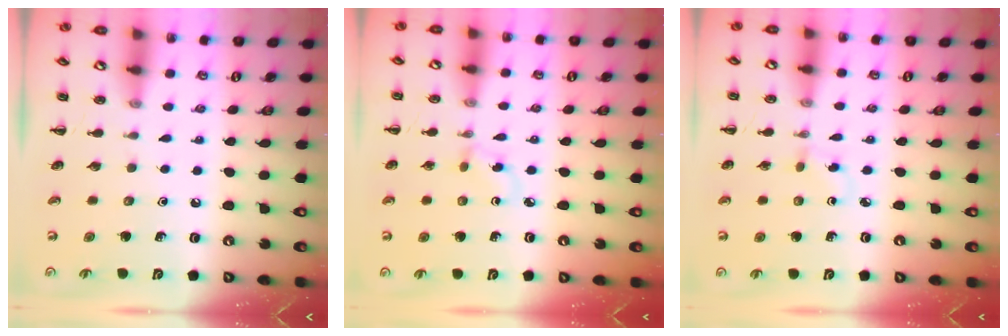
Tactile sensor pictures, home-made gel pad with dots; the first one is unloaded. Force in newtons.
{"total": 2.6, "press": 2.3, "slide": 1.1}
{"total": 1.9, "press": 1.7, "slide": 0.9}